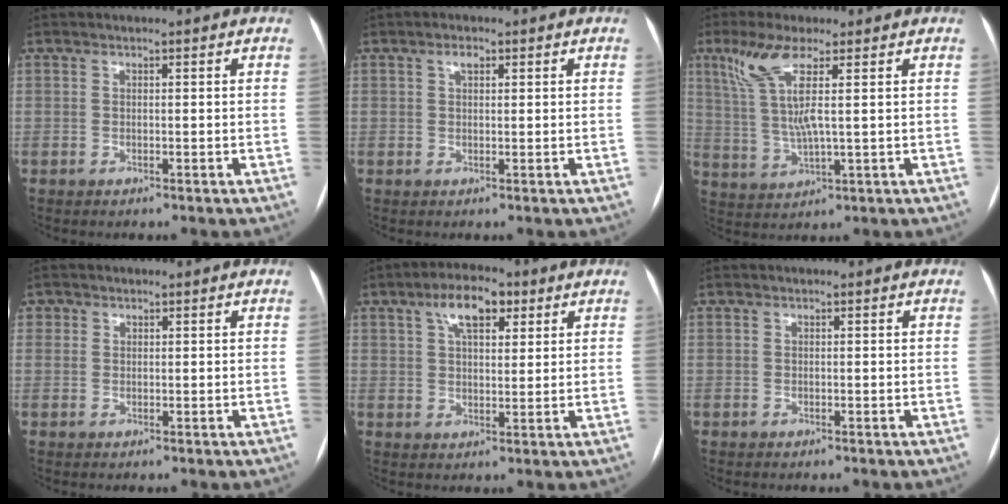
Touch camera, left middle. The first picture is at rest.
{"total": 1.5, "force": [0.7, 0.8, 1.1], "torque": [-0.022, 0.007, 0.013]}
{"total": 7.9, "force": [3.3, 0.6, 7.2], "torque": [-0.166, 0.003, 0.070]}
{"total": 0.0}
{"total": 7.4, "force": [3.8, 3.2, 5.5], "torque": [-0.099, 0.021, 0.063]}
{"total": 0.0}